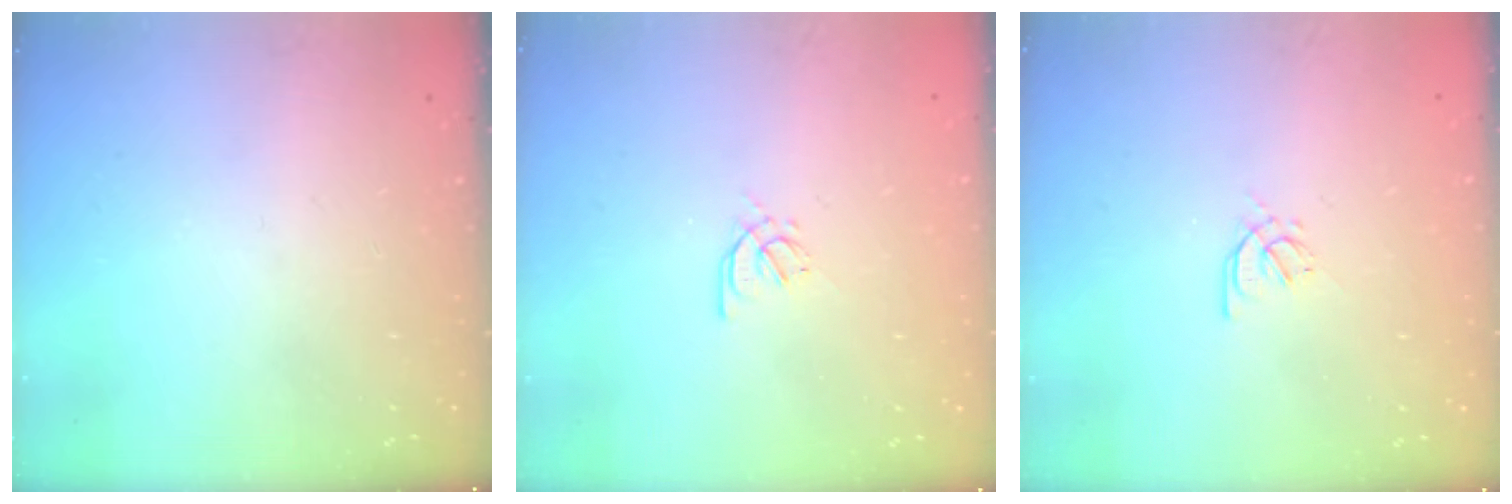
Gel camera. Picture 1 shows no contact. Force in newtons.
{"total": 2.4, "press": 2.4, "slide": 0.6}
{"total": 2.4, "press": 2.4, "slide": 0.6}